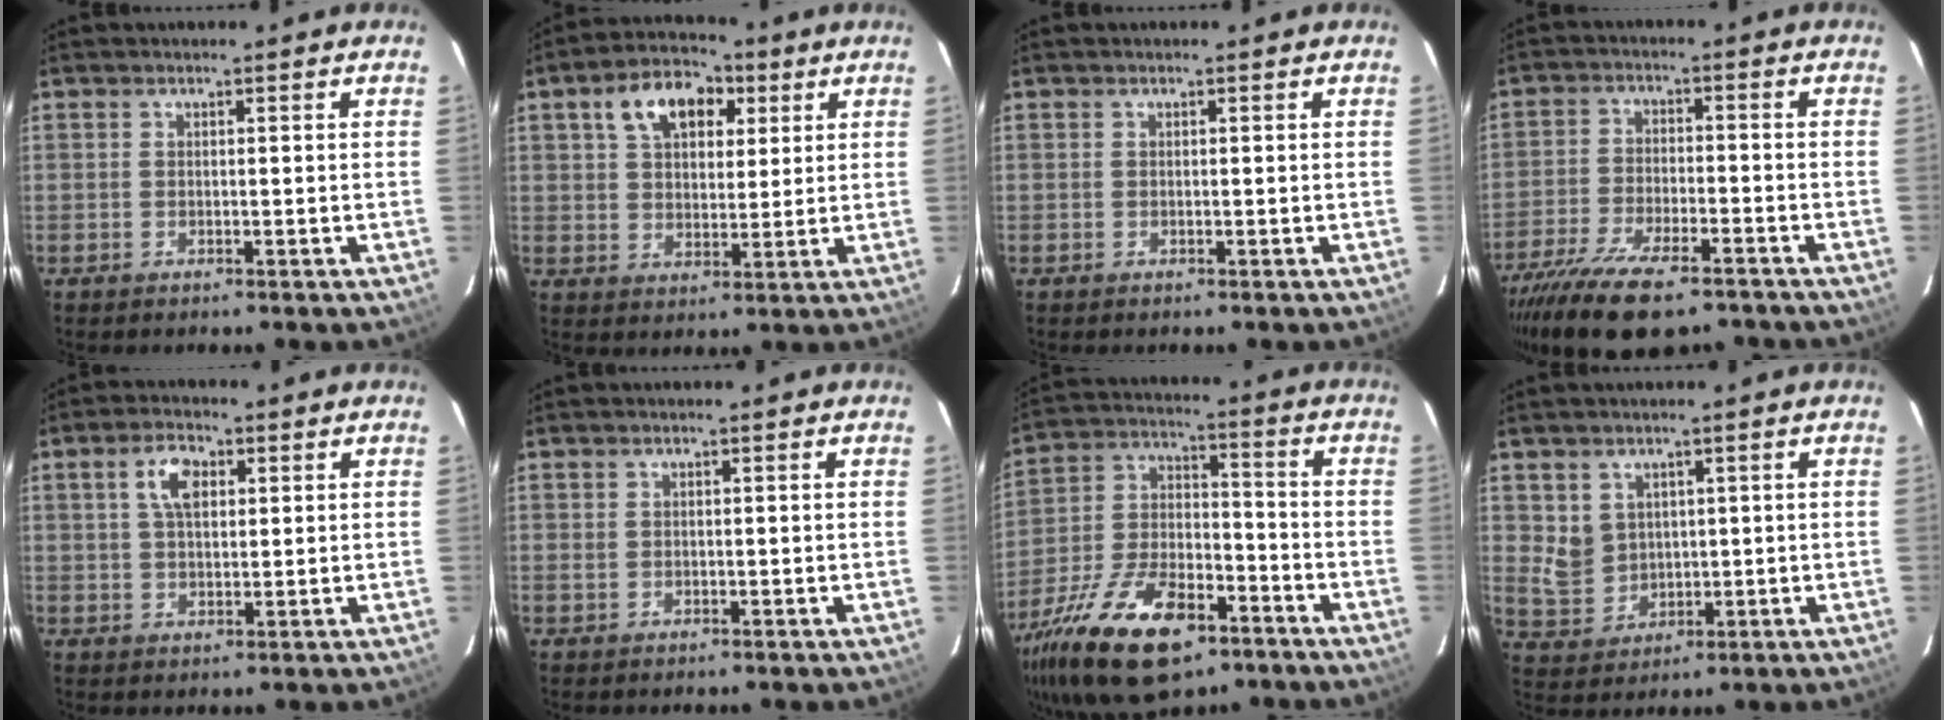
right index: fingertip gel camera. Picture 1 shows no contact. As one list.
[{"total": 11.4, "force": [4.9, 7.2, 7.3], "torque": [-0.130, 0.033, 0.079]}, {"total": 0.0}, {"total": 16.8, "force": [-12.9, 5.2, 9.4], "torque": [-0.196, -0.041, -0.216]}, {"total": 5.4, "force": [1.8, 3.0, 4.1], "torque": [-0.077, 0.013, 0.034]}, {"total": 0.5, "force": [0.2, 0.5, 0.1], "torque": [-0.001, 0.000, 0.004]}, {"total": 22.5, "force": [-13.5, 10.2, 14.9], "torque": [-0.303, -0.023, -0.228]}, {"total": 5.9, "force": [1.9, 5.2, 1.9], "torque": [-0.038, 0.001, 0.055]}]